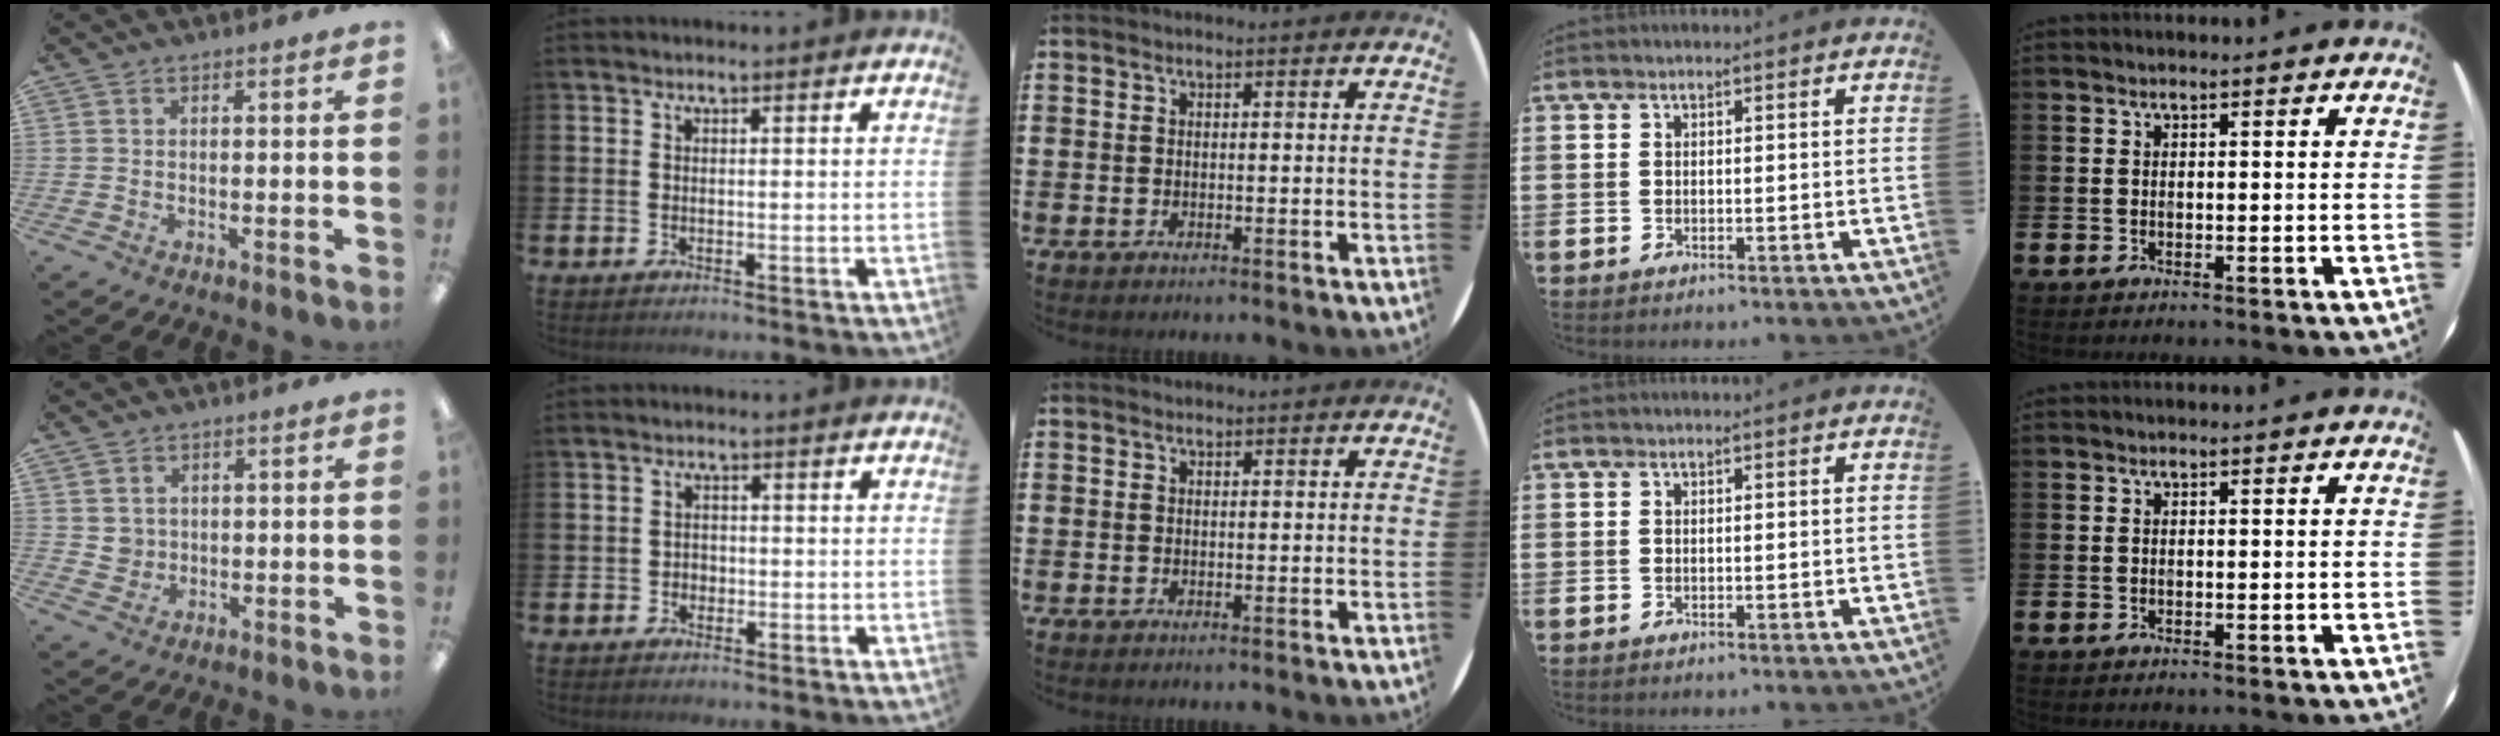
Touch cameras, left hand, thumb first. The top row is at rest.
{"thumb": {"total": 3.2, "force": [1.2, 3.0, 0.0], "torque": [0.000, 0.002, 0.021]}, "index": {"total": 1.4, "force": [-0.4, 1.3, 0.3], "torque": [0.001, 0.001, -0.013]}}